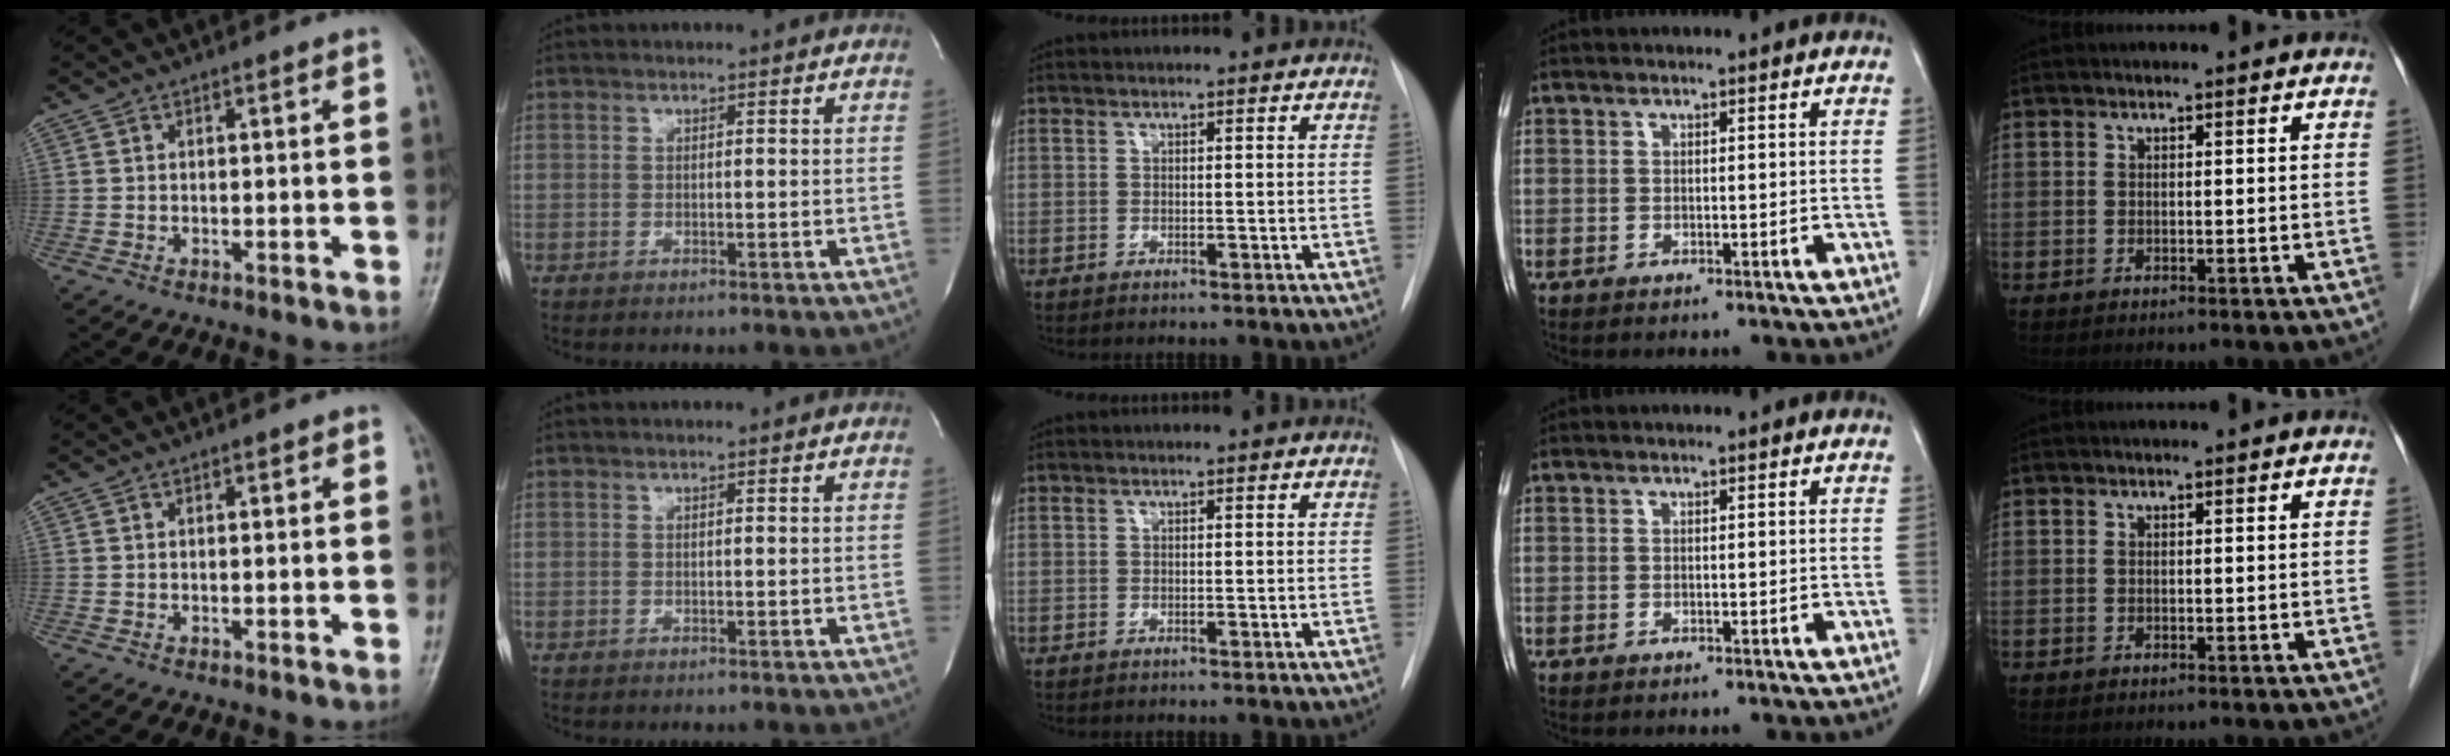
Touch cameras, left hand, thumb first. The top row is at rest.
{"index": {"total": 0.7, "force": [0.7, 0.0, 0.2], "torque": [-0.009, 0.003, 0.009]}}